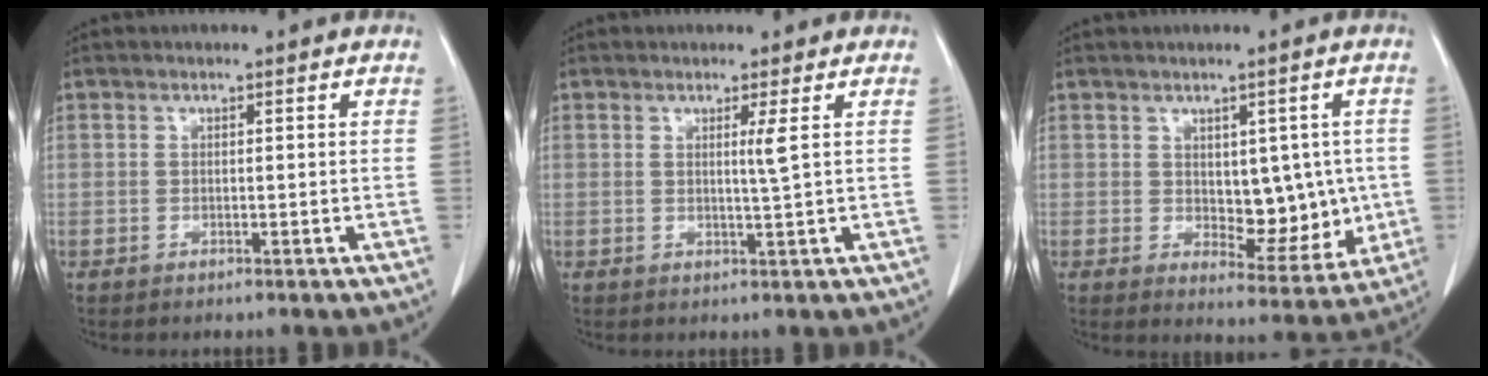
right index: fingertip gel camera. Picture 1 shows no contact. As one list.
[{"total": 2.0, "force": [0.7, -0.7, 1.7], "torque": [-0.034, -0.009, 0.014]}, {"total": 8.1, "force": [0.2, 4.5, 6.7], "torque": [-0.069, 0.001, 0.021]}]